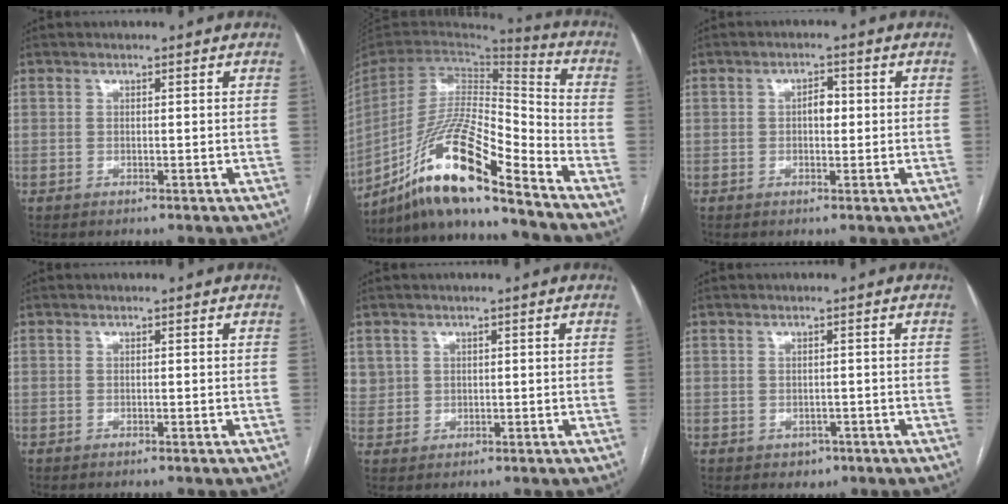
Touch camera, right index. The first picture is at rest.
{"total": 18.3, "force": [-13.6, 0.9, 12.2], "torque": [-0.255, -0.005, -0.254]}
{"total": 2.5, "force": [0.1, 1.4, 2.1], "torque": [-0.030, 0.008, 0.000]}
{"total": 0.6, "force": [-0.5, -0.1, 0.2], "torque": [-0.003, 0.001, -0.008]}
{"total": 2.8, "force": [1.1, 2.6, 0.1], "torque": [0.013, 0.007, 0.021]}
{"total": 1.9, "force": [-0.9, 1.5, 0.5], "torque": [-0.004, 0.004, -0.005]}